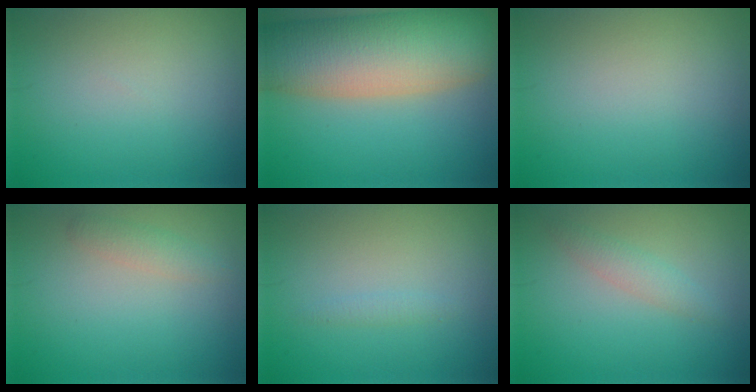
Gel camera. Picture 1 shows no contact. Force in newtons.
{"total": 12.3, "press": 12.2, "slide": 0.9}
{"total": 0.0}
{"total": 1.5, "press": 1.5, "slide": 0.0}
{"total": 0.7, "press": 0.7, "slide": 0.1}
{"total": 1.6, "press": 1.6, "slide": 0.1}